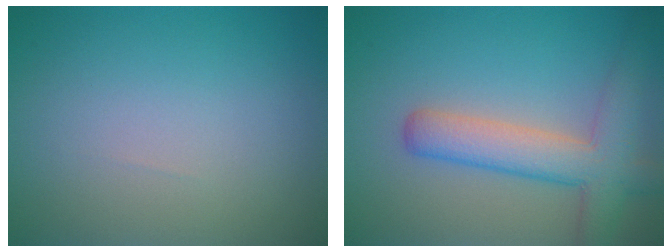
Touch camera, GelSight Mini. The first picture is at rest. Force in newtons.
{"total": 5.4, "press": 5.4, "slide": 0.4}